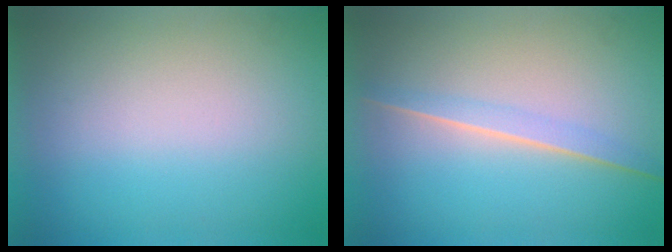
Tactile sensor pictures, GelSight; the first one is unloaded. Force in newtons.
{"total": 1.4}